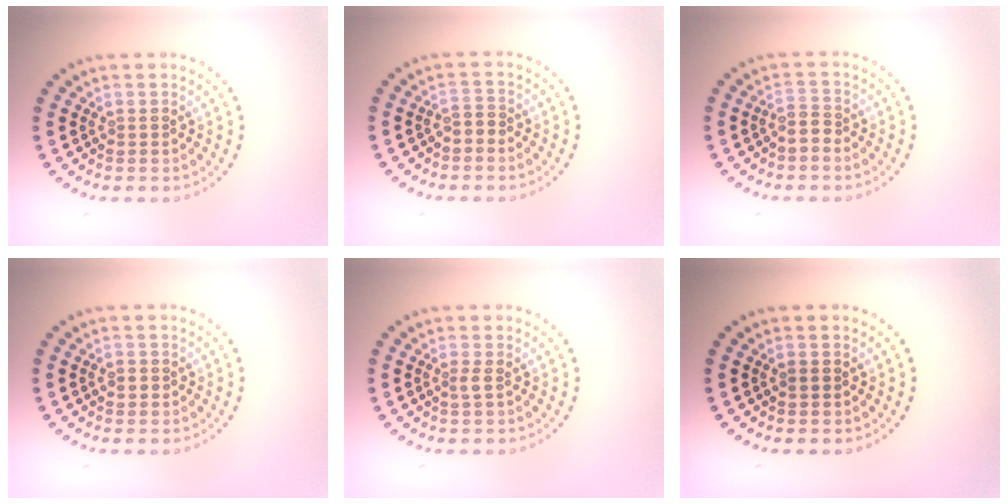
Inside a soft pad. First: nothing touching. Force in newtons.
{"total": 1.2, "press": 1.0, "slide": 0.7}
{"total": 1.7, "press": 1.3, "slide": 1.1}
{"total": 1.0, "press": 0.9, "slide": 0.3}
{"total": 0.8, "press": 0.5, "slide": 0.6}
{"total": 0.8, "press": 0.8, "slide": 0.0}